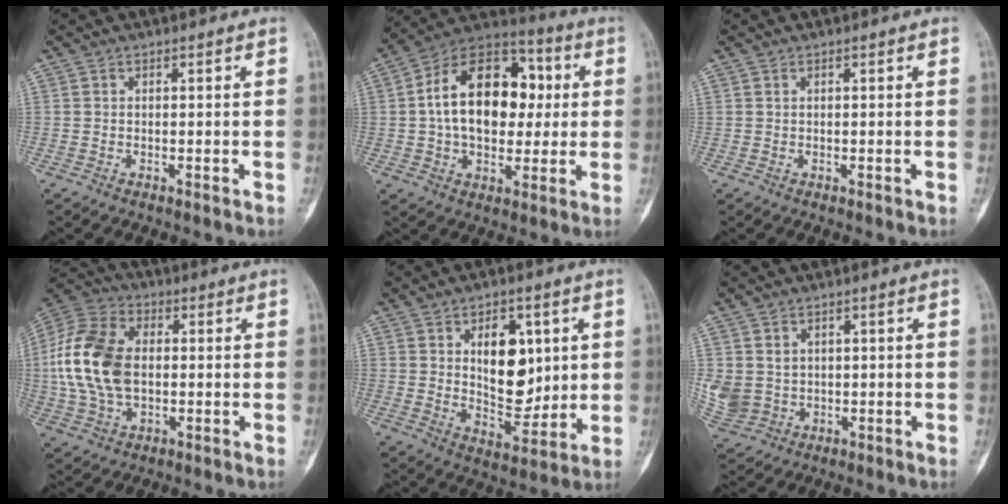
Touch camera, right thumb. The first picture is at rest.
{"total": 20.1, "force": [2.1, 13.0, 15.1], "torque": [-0.208, 0.025, 0.029]}
{"total": 0.0}
{"total": 17.1, "force": [0.3, 11.1, 13.0], "torque": [-0.260, 0.017, 0.003]}
{"total": 12.6, "force": [3.1, 7.6, 9.5], "torque": [-0.098, -0.024, 0.059]}
{"total": 7.5, "force": [0.7, 6.6, 3.5], "torque": [-0.067, -0.002, 0.033]}